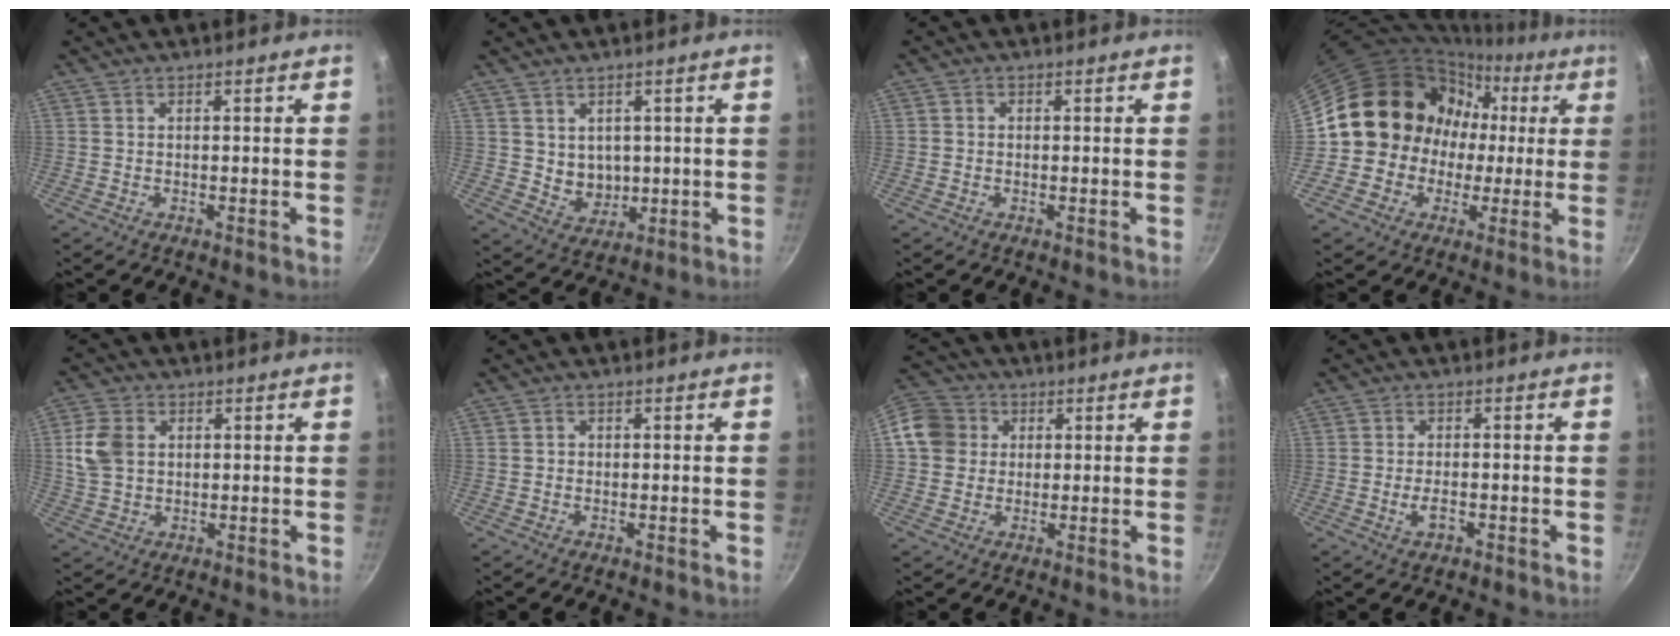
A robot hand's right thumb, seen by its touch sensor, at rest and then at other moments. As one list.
[{"total": 5.4, "force": [1.1, 4.4, 2.8], "torque": [-0.024, -0.015, 0.031]}, {"total": 0.9, "force": [-0.2, 0.8, 0.3], "torque": [-0.005, 0.003, -0.005]}, {"total": 15.8, "force": [-0.2, 14.8, 5.7], "torque": [-0.047, 0.041, -0.010]}, {"total": 7.3, "force": [1.4, 5.5, 4.5], "torque": [-0.081, 0.002, 0.026]}, {"total": 0.6, "force": [-0.2, 0.5, 0.1], "torque": [0.003, 0.002, -0.005]}, {"total": 10.2, "force": [1.8, 9.2, 3.9], "torque": [-0.052, 0.018, 0.019]}, {"total": 3.0, "force": [-1.1, 1.5, 2.4], "torque": [-0.043, 0.008, -0.021]}]